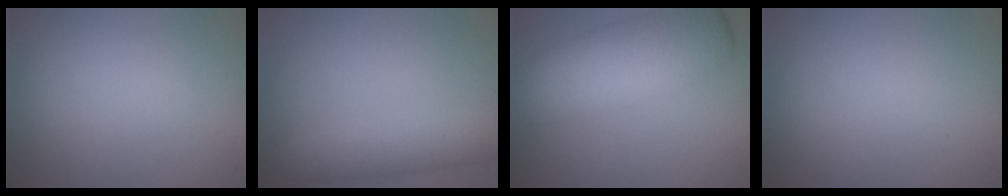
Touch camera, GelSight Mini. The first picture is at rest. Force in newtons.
{"total": 4.3, "press": 4.3, "slide": 0.1}
{"total": 9.9, "press": 9.9, "slide": 0.5}
{"total": 0.0}